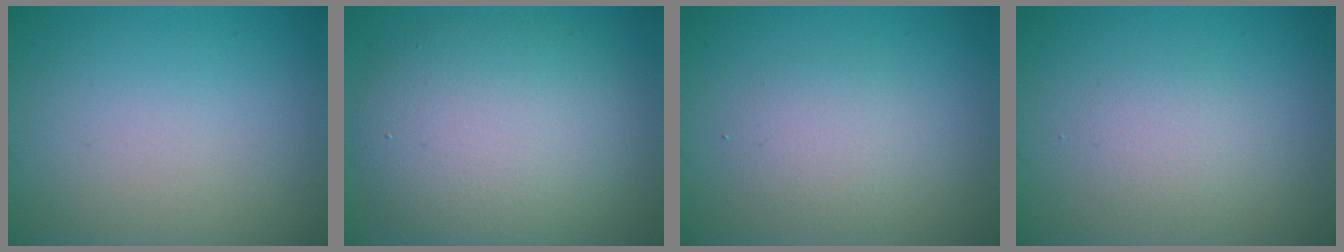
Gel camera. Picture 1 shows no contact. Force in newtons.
{"total": 8.8, "press": 8.8, "slide": 0.6}
{"total": 2.2, "press": 2.2, "slide": 0.2}
{"total": 1.7, "press": 1.7, "slide": 0.2}